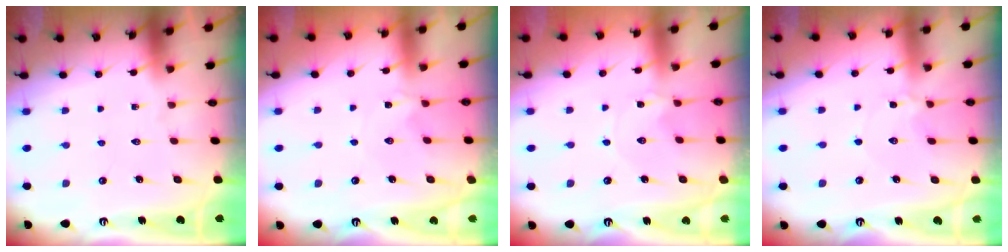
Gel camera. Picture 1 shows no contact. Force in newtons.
{"total": 0.0}
{"total": 0.0}
{"total": 2.7, "press": 2.7, "slide": 0.3}